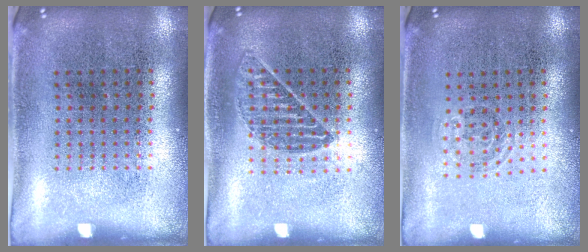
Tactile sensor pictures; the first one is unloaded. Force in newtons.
{"total": 1.0, "press": 0.9, "slide": 0.4}
{"total": 0.8, "press": 0.5, "slide": 0.5}